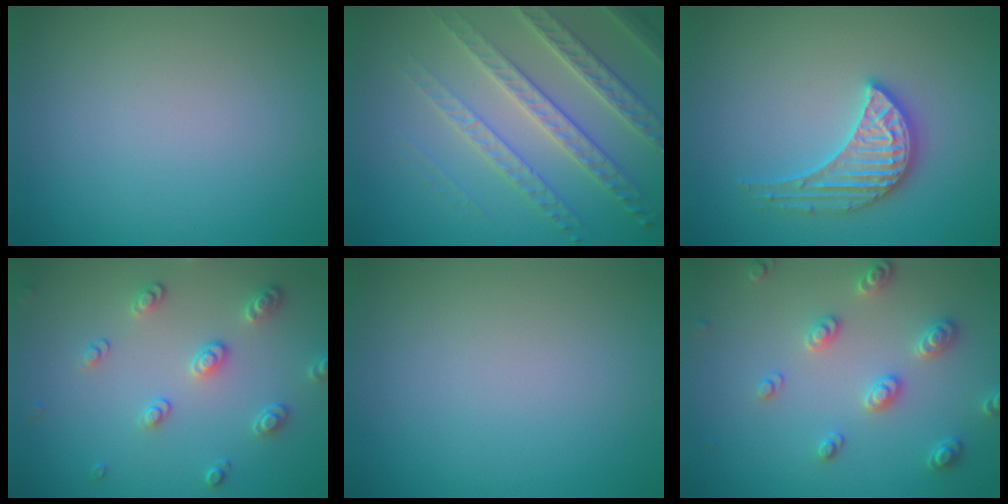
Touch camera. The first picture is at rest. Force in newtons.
{"total": 6.1, "press": 4.6, "slide": 4.0}
{"total": 3.3, "press": 3.3, "slide": 0.4}
{"total": 2.5, "press": 2.5, "slide": 0.4}
{"total": 0.0}
{"total": 2.7, "press": 2.7, "slide": 0.4}